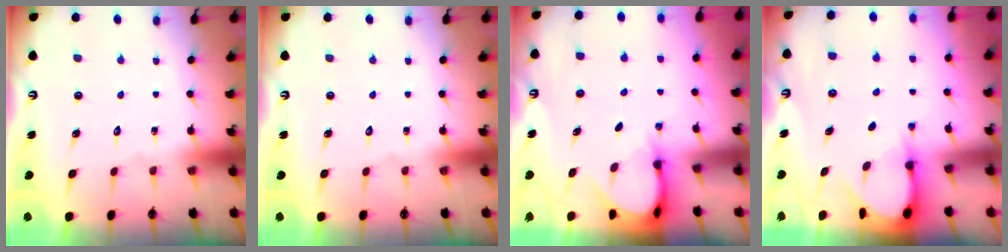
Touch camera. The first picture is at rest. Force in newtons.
{"total": 0.0}
{"total": 3.8, "press": 3.8, "slide": 0.3}
{"total": 3.1, "press": 3.1, "slide": 0.4}